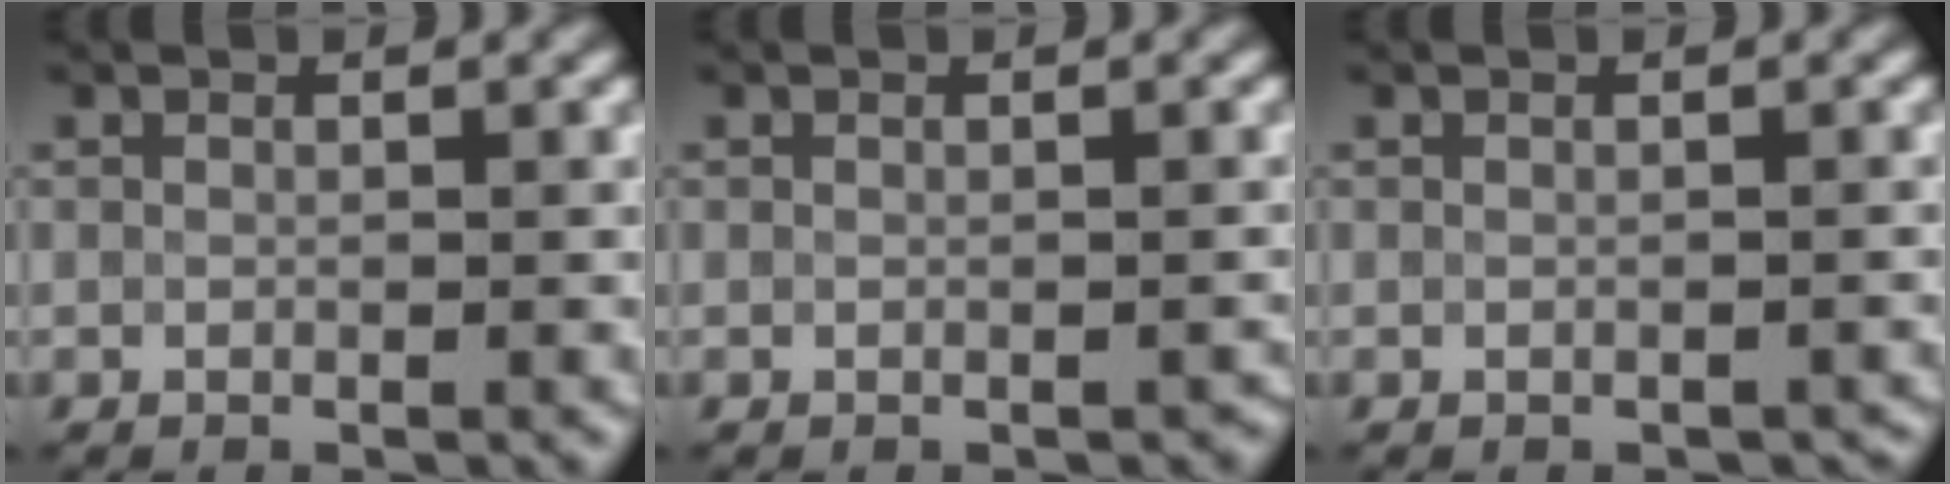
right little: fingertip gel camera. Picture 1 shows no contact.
{"total": 0.8, "force": [-0.4, 0.6, 0.4], "torque": [-0.004, -0.002, -0.006]}
{"total": 0.8, "force": [-0.6, 0.5, 0.3], "torque": [-0.002, -0.001, -0.007]}